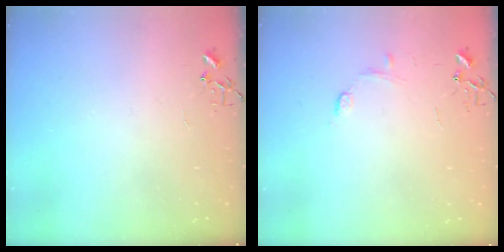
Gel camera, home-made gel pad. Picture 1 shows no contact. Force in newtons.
{"total": 6.6, "press": 6.6, "slide": 0.9}